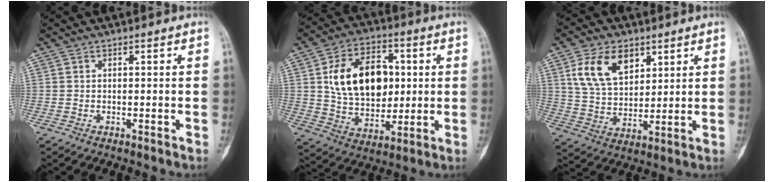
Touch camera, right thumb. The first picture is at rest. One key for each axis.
{"total": 18.2, "fx": 3.1, "fy": 12.1, "fz": 13.2, "tx": -0.181, "ty": -0.001, "tz": 0.057}
{"total": 12.3, "fx": 5.6, "fy": 7.6, "fz": 7.8, "tx": -0.123, "ty": -0.019, "tz": 0.114}